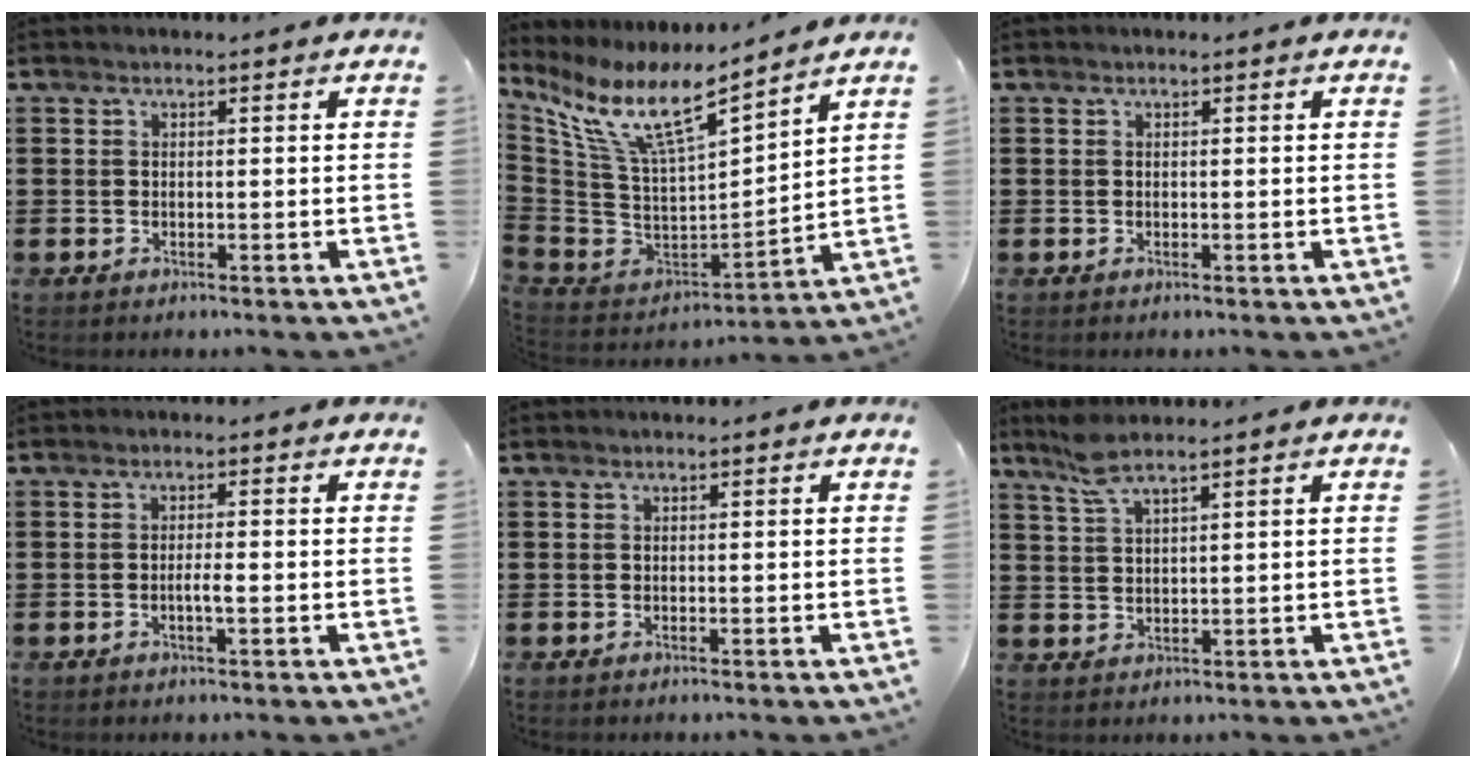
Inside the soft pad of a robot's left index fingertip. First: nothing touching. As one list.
[{"total": 12.1, "force": [8.0, 2.6, 8.6], "torque": [-0.195, -0.053, 0.136]}, {"total": 0.0}, {"total": 2.2, "force": [-0.5, 0.3, 2.1], "torque": [-0.038, 0.000, -0.009]}, {"total": 0.0}, {"total": 4.6, "force": [3.3, 0.6, 3.0], "torque": [-0.068, 0.001, 0.060]}]